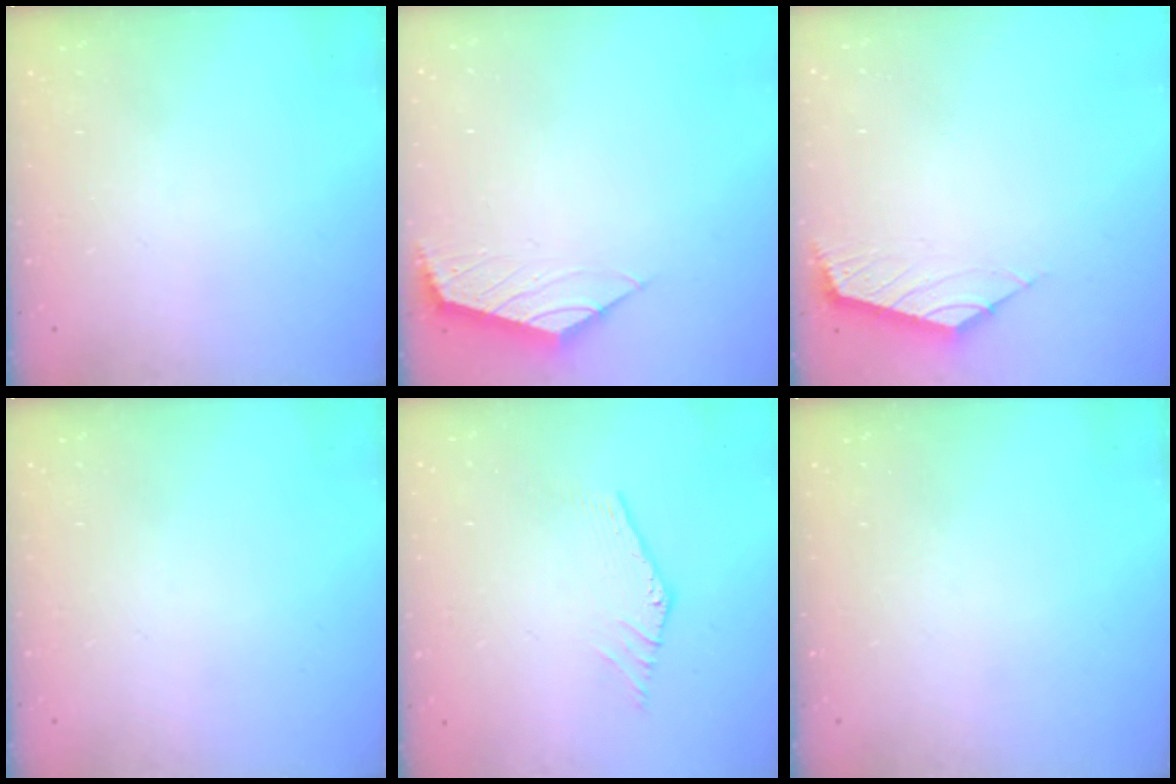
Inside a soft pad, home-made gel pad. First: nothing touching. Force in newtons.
{"total": 2.3, "press": 2.2, "slide": 0.6}
{"total": 2.6, "press": 2.5, "slide": 0.7}
{"total": 0.0}
{"total": 0.0}
{"total": 0.0}